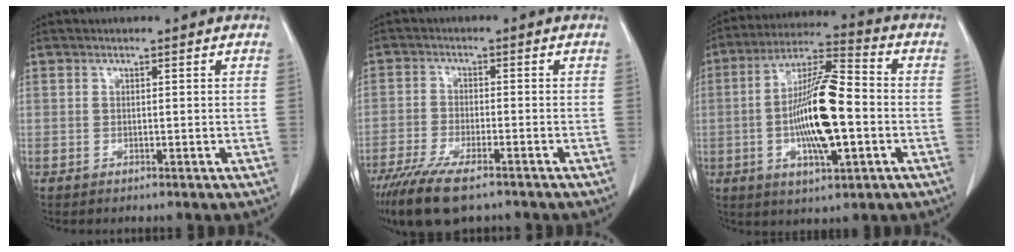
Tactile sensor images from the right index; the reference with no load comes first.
{"total": 10.4, "force": [-7.6, 2.6, 6.6], "torque": [-0.113, -0.022, -0.125]}
{"total": 14.6, "force": [-2.1, 3.2, 14.1], "torque": [-0.266, 0.007, -0.036]}